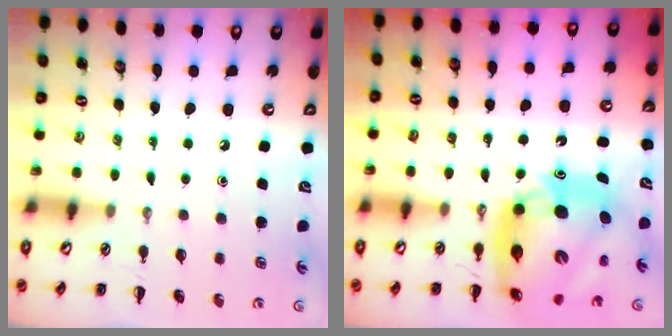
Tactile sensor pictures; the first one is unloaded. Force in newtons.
{"total": 17.4, "press": 16.7, "slide": 4.9}